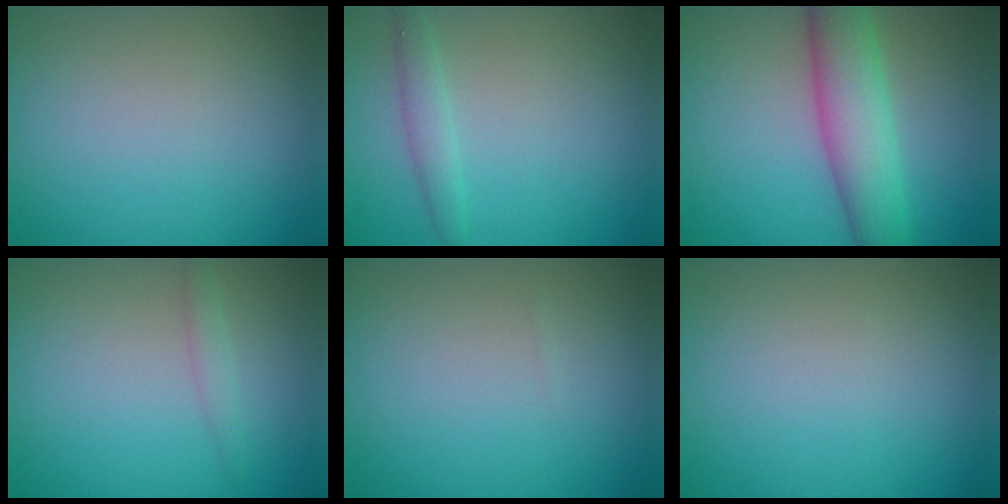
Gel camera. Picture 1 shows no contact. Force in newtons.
{"total": 1.6, "press": 1.6, "slide": 0.1}
{"total": 6.3, "press": 6.3, "slide": 0.1}
{"total": 1.0, "press": 1.0, "slide": 0.0}
{"total": 0.0}
{"total": 0.0}